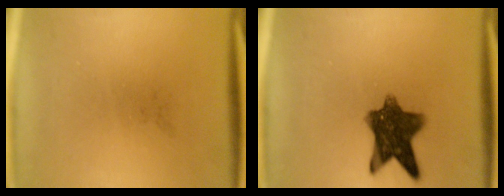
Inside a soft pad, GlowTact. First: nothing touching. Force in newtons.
{"total": 9.7}